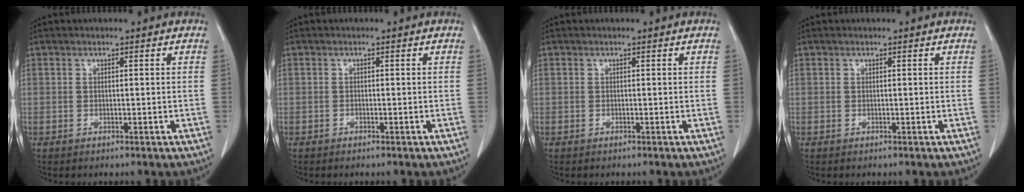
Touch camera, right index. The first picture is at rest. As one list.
[{"total": 0.0}, {"total": 0.0}, {"total": 0.0}]